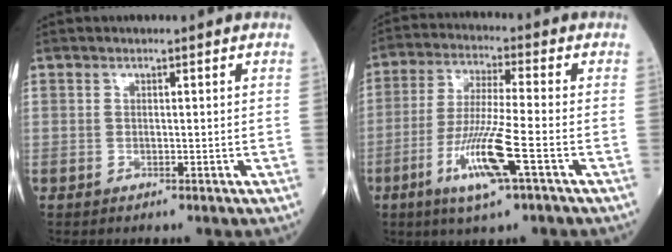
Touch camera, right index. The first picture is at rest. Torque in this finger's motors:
{"motor_torque": [0.20, -0.23, 0.21, 0.15]}